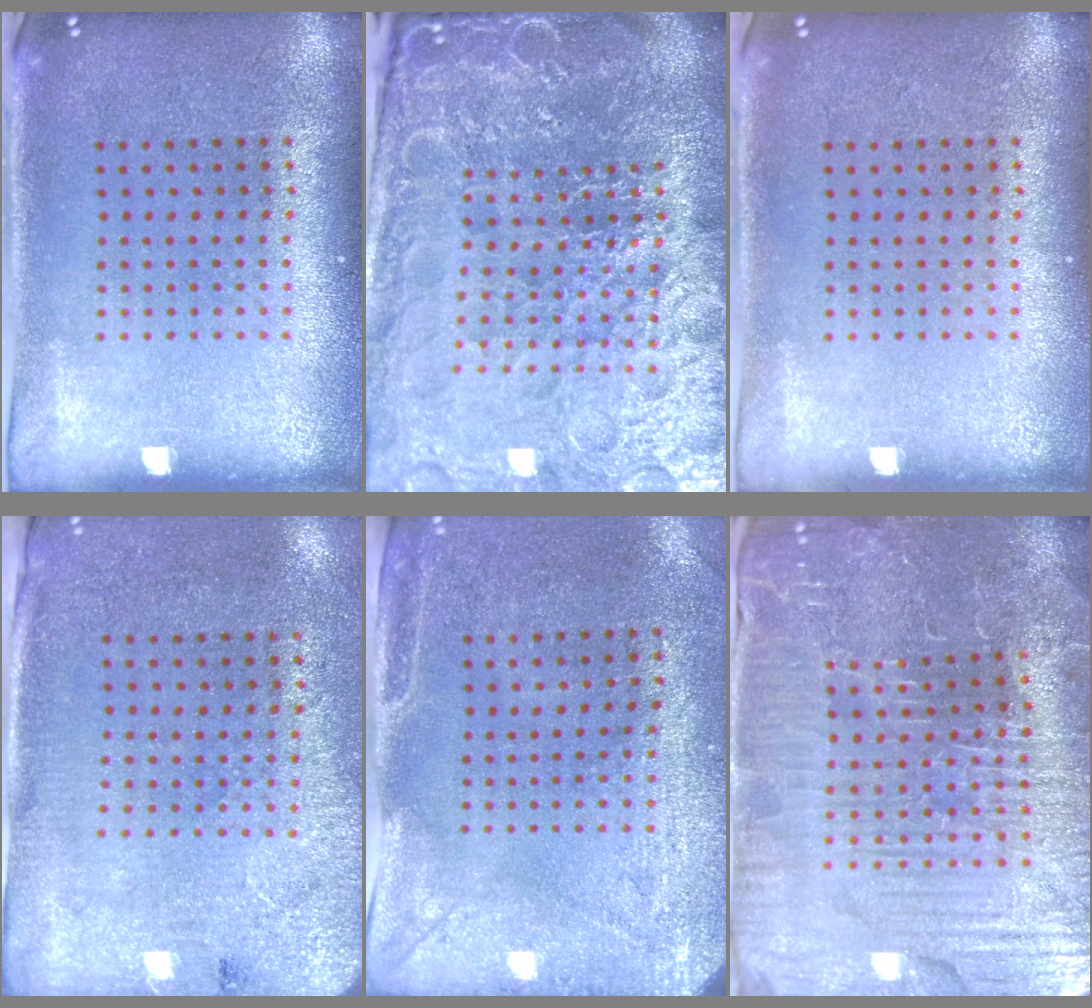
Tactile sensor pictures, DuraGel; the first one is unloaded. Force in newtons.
{"total": 6.8, "press": 6.0, "slide": 3.2}
{"total": 0.0}
{"total": 2.7, "press": 2.3, "slide": 1.5}
{"total": 3.0, "press": 2.4, "slide": 1.8}
{"total": 4.8, "press": 4.7, "slide": 1.1}